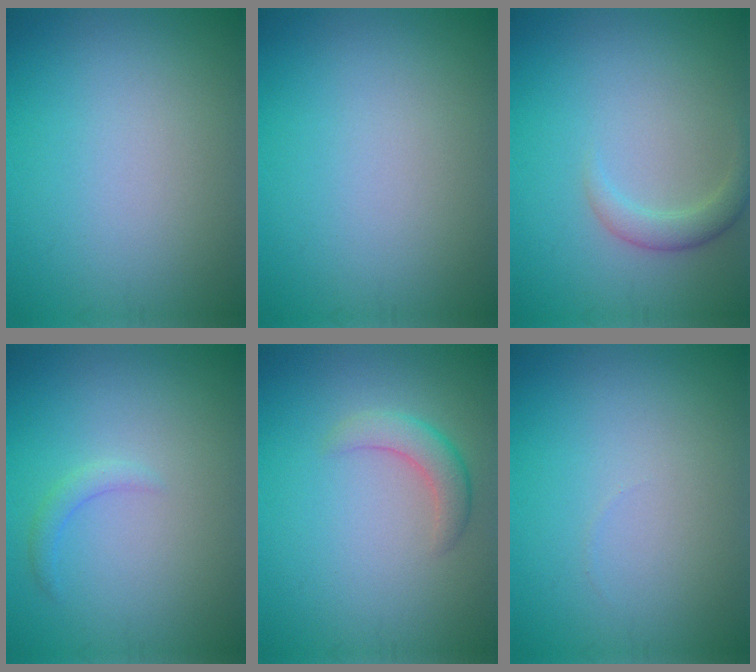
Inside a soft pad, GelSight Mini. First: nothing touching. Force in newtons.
{"total": 0.0}
{"total": 2.0, "press": 2.0, "slide": 0.1}
{"total": 1.1, "press": 1.1, "slide": 0.1}
{"total": 2.5, "press": 2.5, "slide": 0.0}
{"total": 0.0}